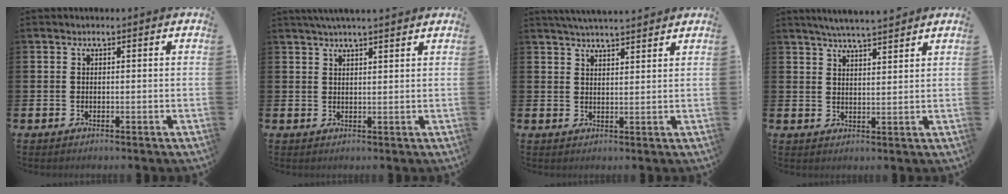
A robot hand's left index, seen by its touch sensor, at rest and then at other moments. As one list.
[{"total": 3.1, "force": [2.9, -0.2, 1.0], "torque": [-0.022, -0.005, 0.052]}, {"total": 3.8, "force": [3.8, -0.1, 0.5], "torque": [-0.015, -0.016, 0.068]}, {"total": 4.8, "force": [4.6, -0.1, 1.1], "torque": [-0.028, -0.018, 0.082]}]